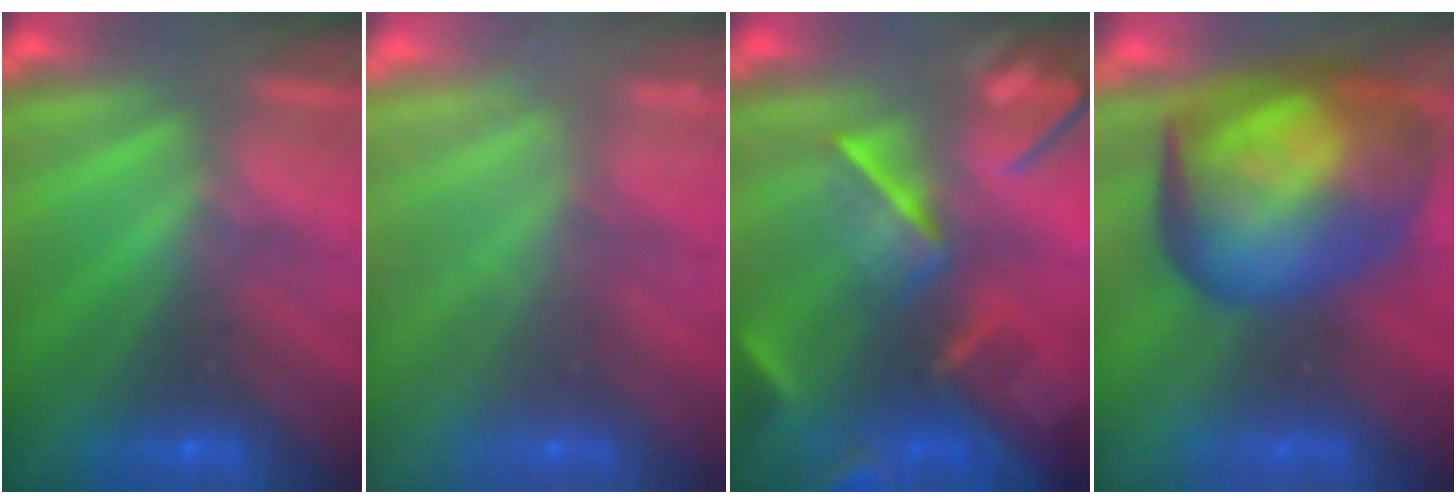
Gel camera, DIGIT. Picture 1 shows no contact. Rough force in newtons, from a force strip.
{"total": 2.3}
{"total": 7.6}
{"total": 7.2}